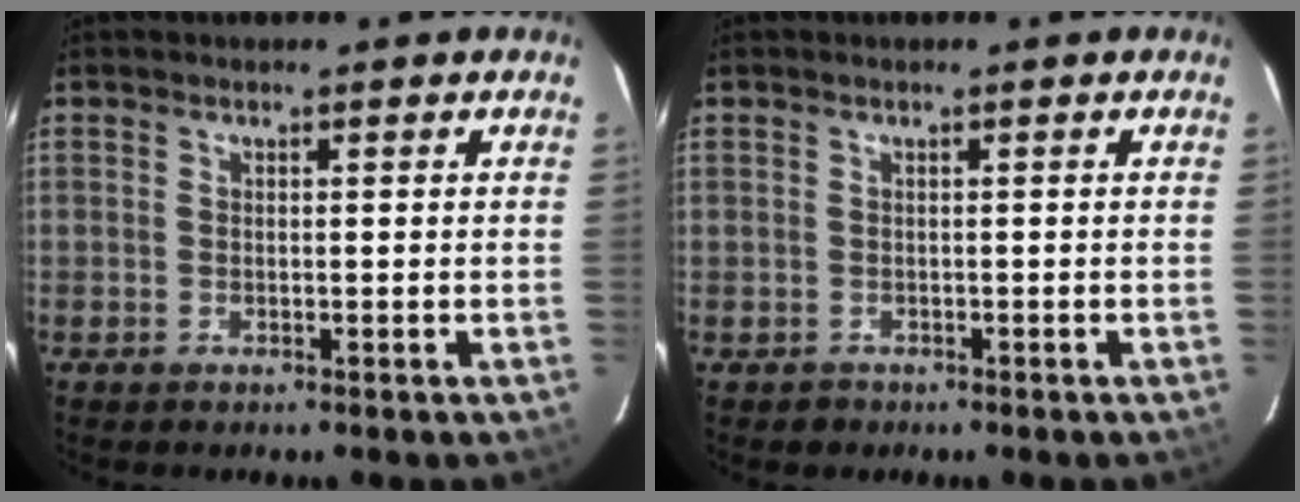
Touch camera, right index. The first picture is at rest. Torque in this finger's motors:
{"motor_torque": [-1.45, 0.09, -0.87, -0.21]}